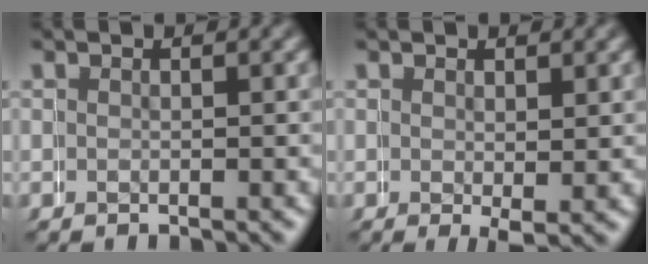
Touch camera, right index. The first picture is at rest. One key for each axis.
{"total": 1.1, "fx": 0.3, "fy": 0.2, "fz": 1.0, "tx": -0.012, "ty": -0.010, "tz": 0.007}